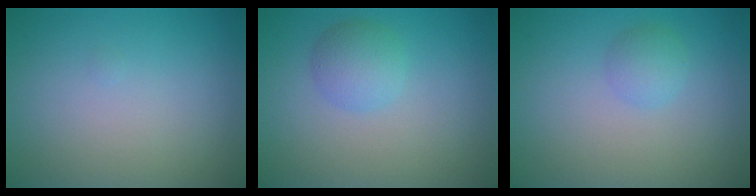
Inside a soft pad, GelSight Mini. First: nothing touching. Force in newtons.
{"total": 2.4, "press": 2.4, "slide": 0.1}
{"total": 1.6, "press": 1.6, "slide": 0.0}